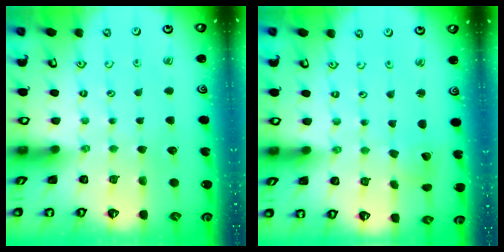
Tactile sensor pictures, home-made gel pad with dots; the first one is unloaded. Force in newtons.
{"total": 1.8, "press": 1.8, "slide": 0.1}